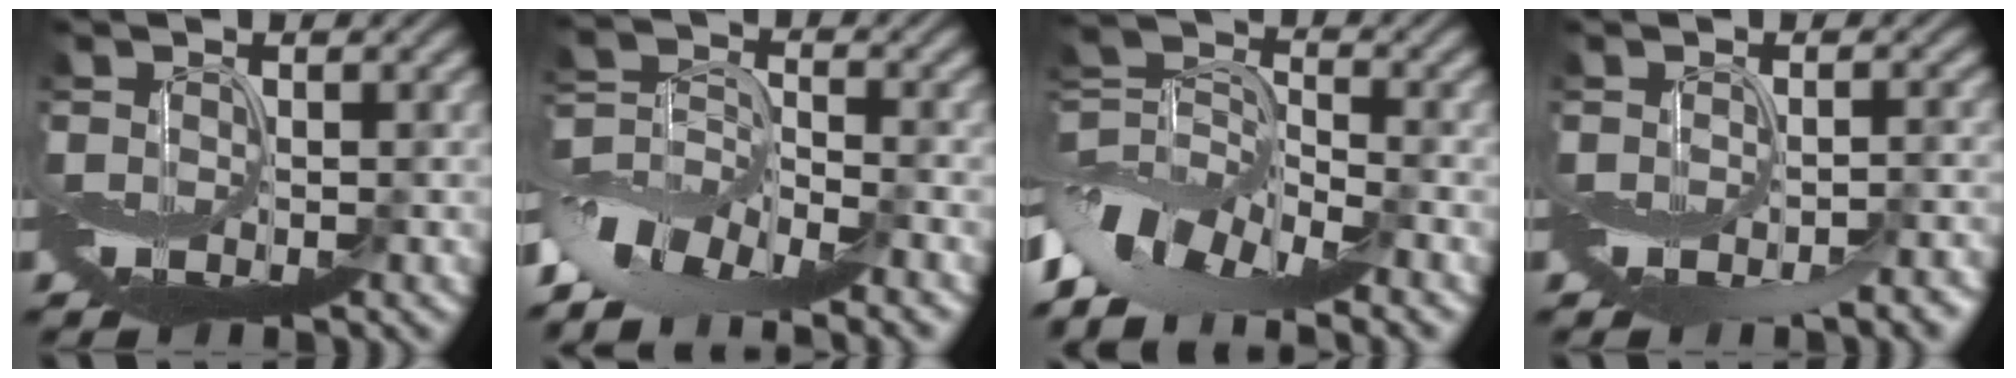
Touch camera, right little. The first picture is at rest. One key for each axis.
{"total": 8.4, "fx": -5.6, "fy": 4.0, "fz": 4.9, "tx": -0.083, "ty": 0.008, "tz": -0.114}
{"total": 11.1, "fx": -5.8, "fy": 6.2, "fz": 7.0, "tx": -0.142, "ty": 0.009, "tz": -0.116}
{"total": 3.1, "fx": -2.0, "fy": 0.9, "fz": 2.3, "tx": -0.034, "ty": -0.008, "tz": -0.025}